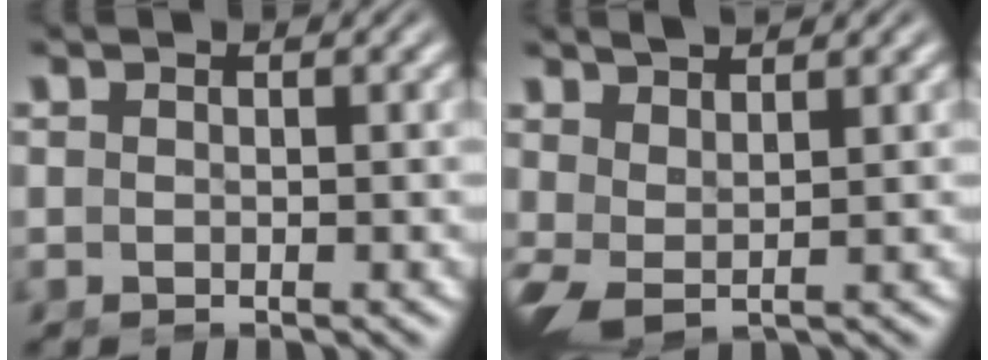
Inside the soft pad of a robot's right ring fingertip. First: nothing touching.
{"total": 3.3, "force": [0.7, 2.0, 2.5], "torque": [-0.061, 0.001, 0.015]}